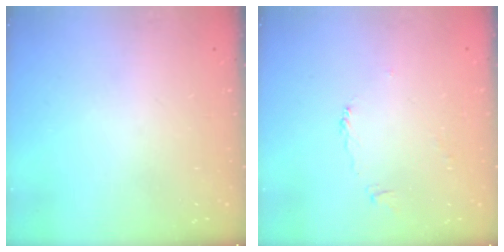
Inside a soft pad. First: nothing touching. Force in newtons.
{"total": 1.8, "press": 1.8, "slide": 0.4}